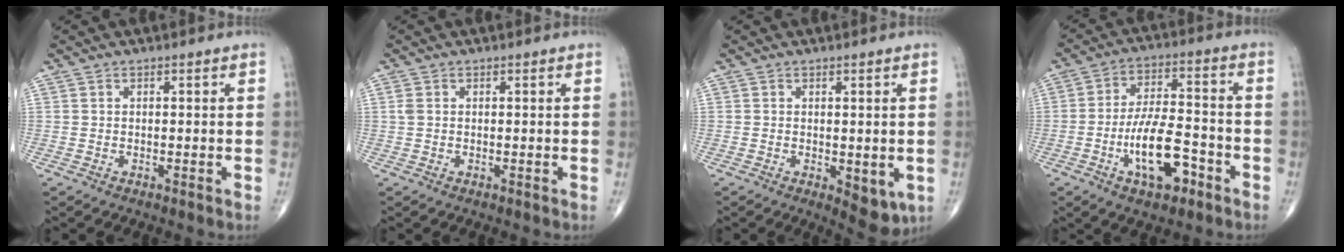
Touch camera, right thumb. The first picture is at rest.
{"total": 1.7, "force": [0.3, 1.1, 1.3], "torque": [-0.042, 0.006, 0.007]}
{"total": 5.5, "force": [-1.1, 2.5, 4.7], "torque": [-0.043, -0.011, -0.005]}
{"total": 12.5, "force": [-5.1, 5.2, 10.1], "torque": [-0.173, 0.032, -0.085]}